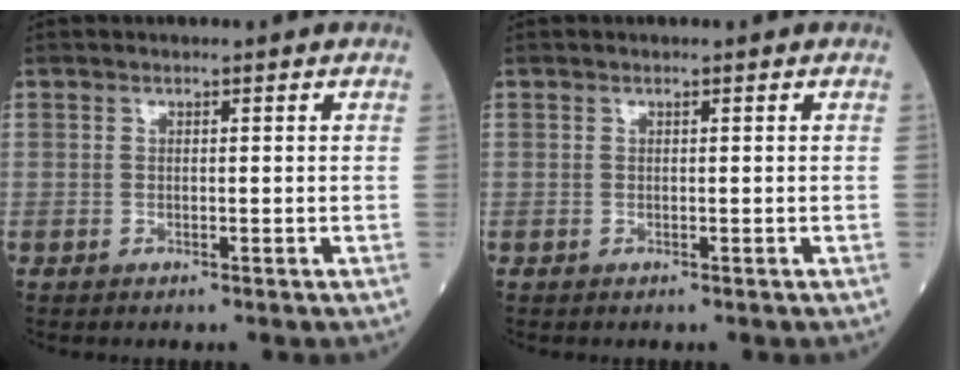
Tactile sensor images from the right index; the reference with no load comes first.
{"total": 0.0}